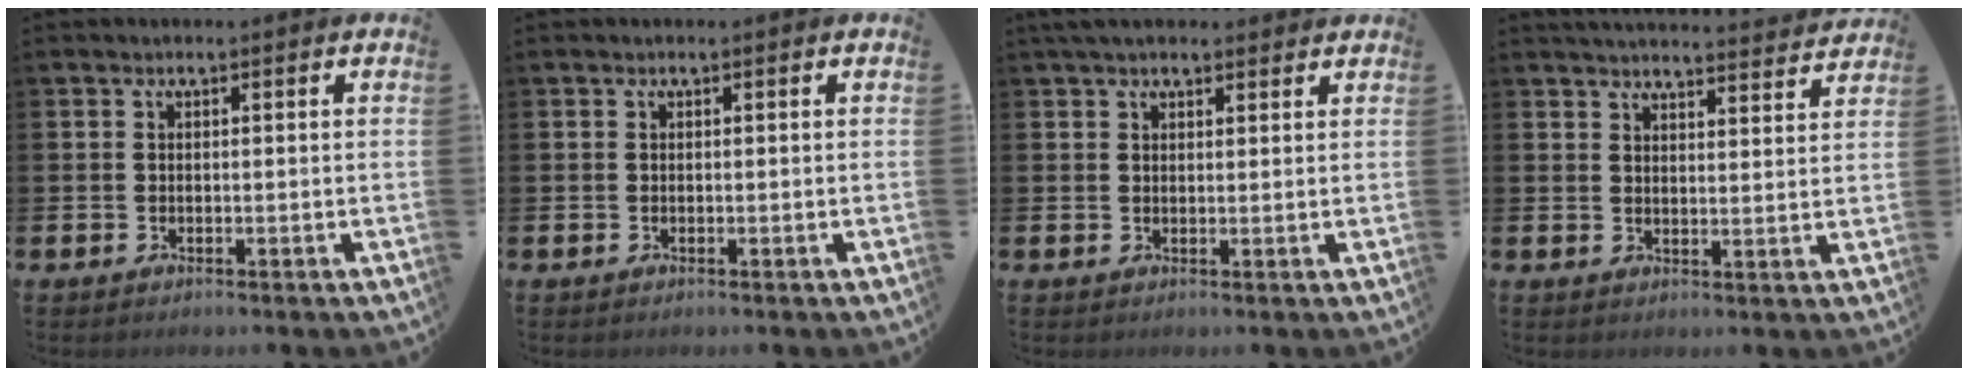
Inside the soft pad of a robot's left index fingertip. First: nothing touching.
{"total": 0.0}
{"total": 3.0, "force": [2.6, 1.0, 1.1], "torque": [-0.018, -0.004, 0.045]}
{"total": 4.4, "force": [4.4, 0.1, 0.4], "torque": [-0.008, -0.035, 0.076]}